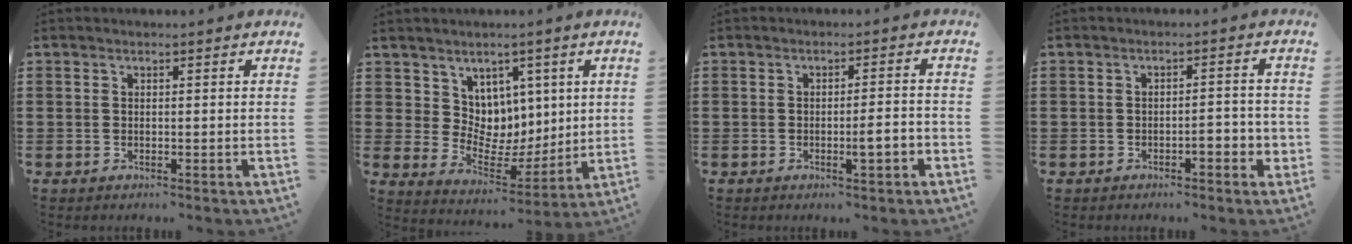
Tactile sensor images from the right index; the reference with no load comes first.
{"total": 7.0, "force": [5.1, 4.8, -0.6], "torque": [-0.031, -0.050, 0.098]}
{"total": 3.3, "force": [-1.3, 0.4, 3.0], "torque": [-0.050, 0.000, -0.024]}
{"total": 3.2, "force": [-1.4, 0.9, 2.8], "torque": [-0.046, 0.004, -0.025]}